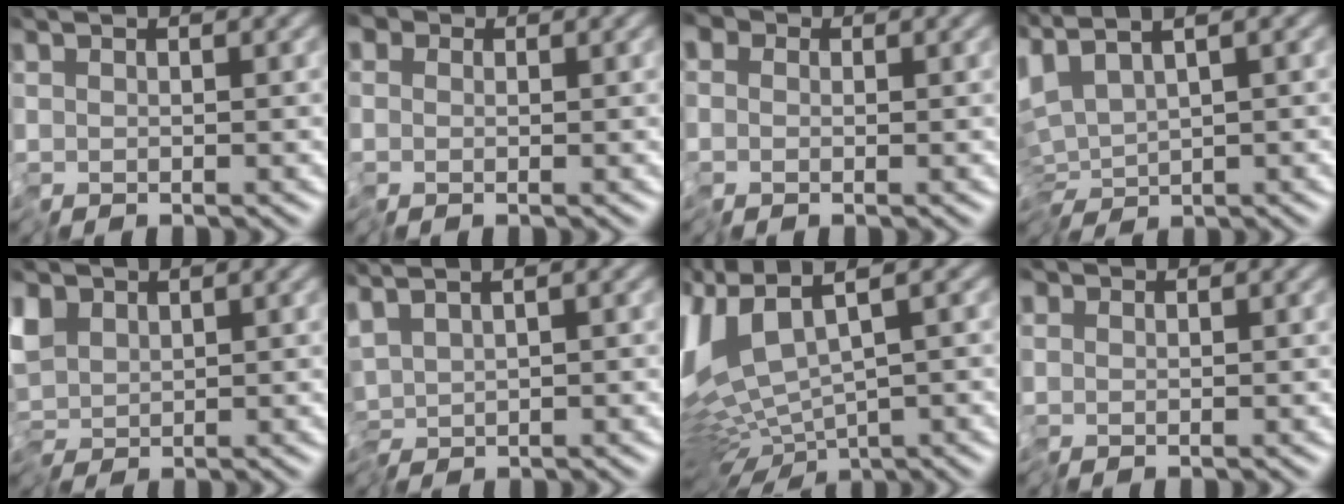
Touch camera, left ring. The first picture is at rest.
{"total": 1.7, "force": [0.0, 1.6, 0.5], "torque": [-0.014, 0.001, -0.006]}
{"total": 3.9, "force": [0.3, 3.4, 1.9], "torque": [-0.041, 0.012, -0.007]}
{"total": 6.8, "force": [0.7, 2.9, 6.1], "torque": [-0.132, -0.003, 0.028]}
{"total": 2.2, "force": [0.3, 1.7, 1.4], "torque": [-0.024, 0.001, -0.001]}
{"total": 2.4, "force": [0.3, 0.8, 2.2], "torque": [-0.045, 0.005, 0.004]}
{"total": 10.3, "force": [0.6, 4.3, 9.3], "torque": [-0.222, 0.000, 0.036]}
{"total": 0.5, "force": [-0.1, 0.5, -0.2], "torque": [0.006, -0.001, -0.004]}